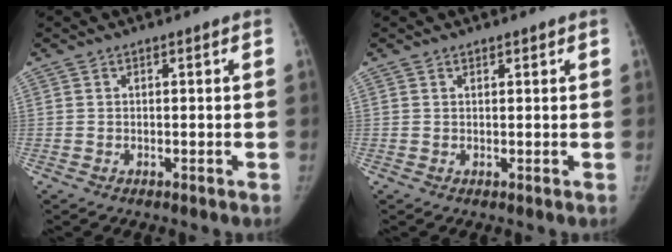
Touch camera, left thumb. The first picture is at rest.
{"total": 0.6, "force": [0.5, 0.2, 0.1], "torque": [0.002, -0.003, 0.008]}